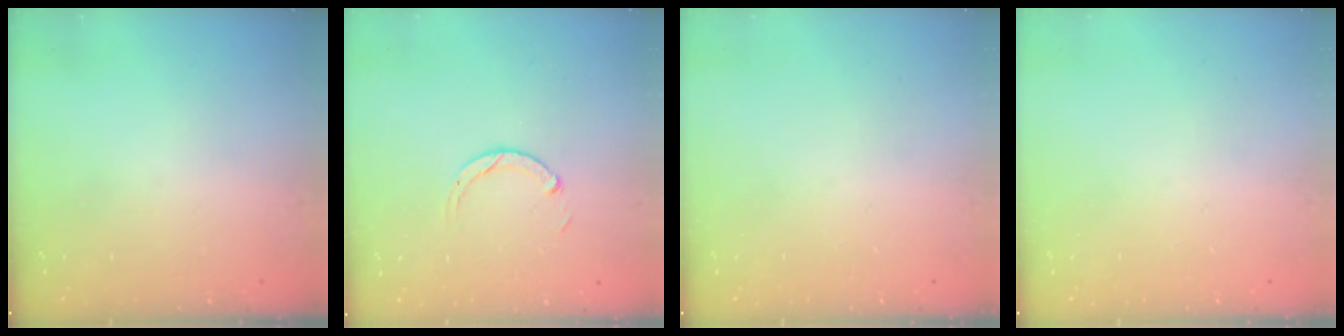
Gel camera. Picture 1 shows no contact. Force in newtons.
{"total": 2.9, "press": 2.9, "slide": 0.4}
{"total": 0.0}
{"total": 0.0}